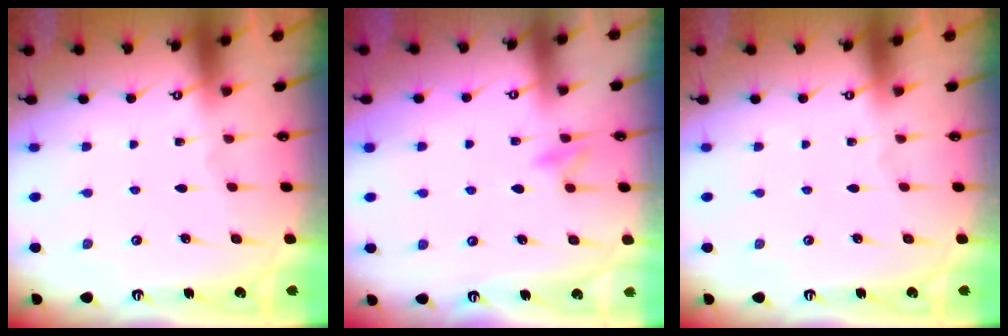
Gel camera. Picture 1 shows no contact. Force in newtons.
{"total": 8.7, "press": 8.7, "slide": 0.9}
{"total": 0.0}